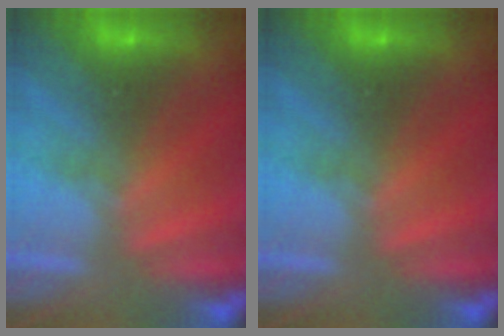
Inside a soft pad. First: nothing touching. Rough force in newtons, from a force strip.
{"total": 0.0}